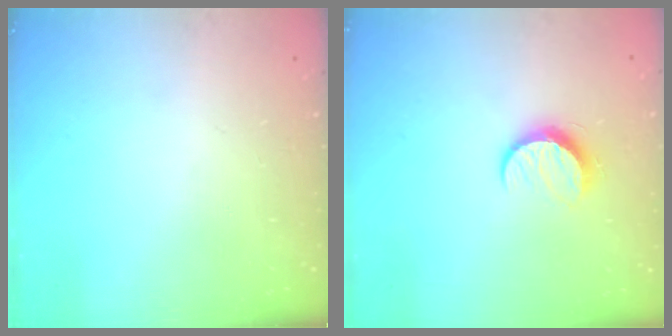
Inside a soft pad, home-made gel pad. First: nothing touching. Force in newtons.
{"total": 7.2, "press": 7.1, "slide": 0.6}